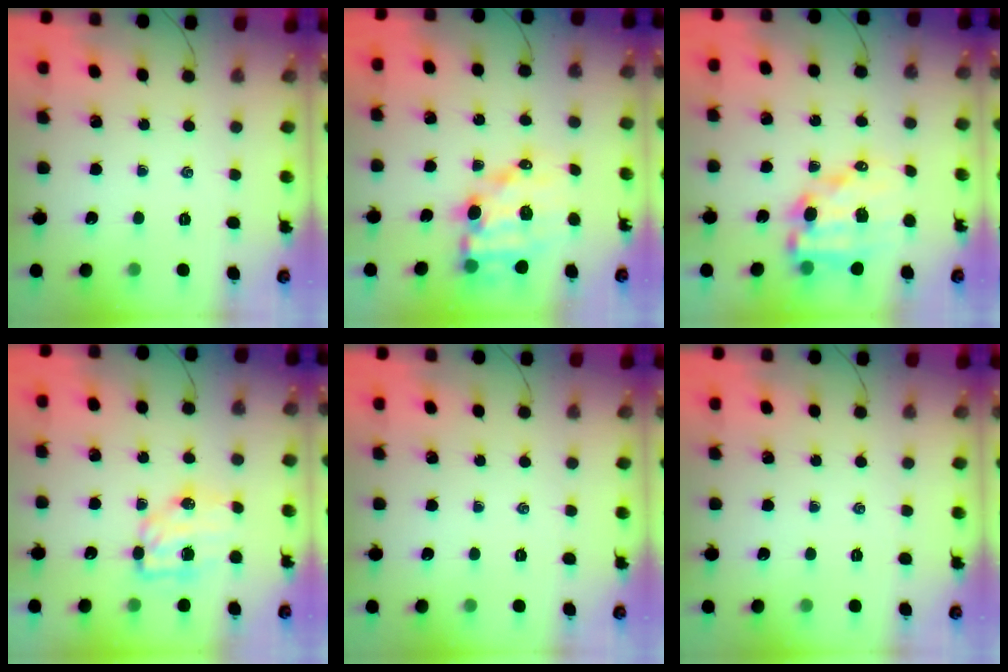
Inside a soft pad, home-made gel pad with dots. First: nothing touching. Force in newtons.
{"total": 10.4, "press": 10.0, "slide": 2.8}
{"total": 11.0, "press": 10.7, "slide": 2.7}
{"total": 8.0, "press": 7.9, "slide": 0.8}
{"total": 0.0}
{"total": 0.0}